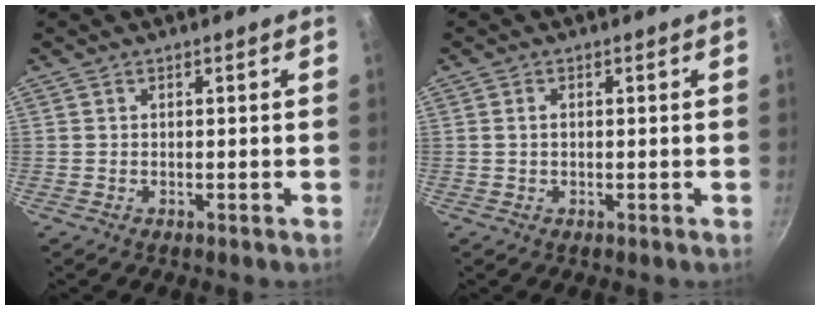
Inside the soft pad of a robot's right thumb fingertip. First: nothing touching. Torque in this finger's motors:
{"motor_torque": [-0.15, -0.36, -0.47, 0.00, 0.06]}